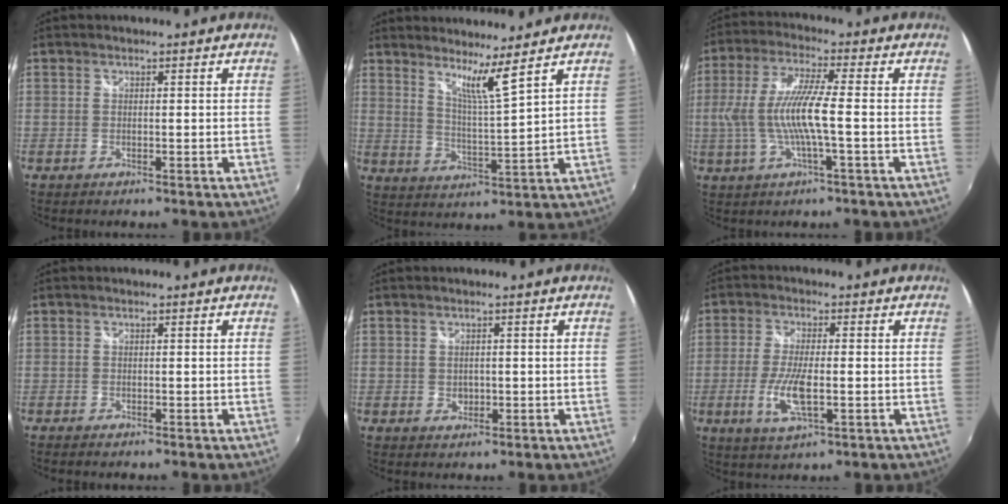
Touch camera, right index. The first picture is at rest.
{"total": 6.3, "force": [4.9, -1.4, 3.7], "torque": [-0.059, -0.019, 0.083]}
{"total": 10.6, "force": [-1.4, 0.9, 10.4], "torque": [-0.211, -0.002, -0.023]}
{"total": 1.2, "force": [-1.1, 0.3, 0.4], "torque": [-0.012, -0.008, -0.021]}
{"total": 1.8, "force": [-0.1, 1.6, 0.9], "torque": [-0.014, -0.001, -0.001]}
{"total": 7.7, "force": [-2.0, 2.0, 7.2], "torque": [-0.149, -0.012, -0.038]}